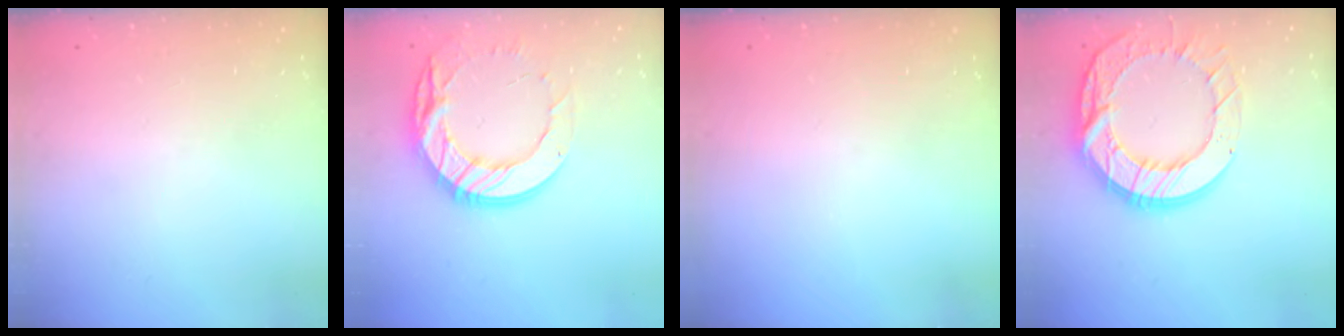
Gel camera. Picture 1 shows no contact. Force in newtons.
{"total": 17.2, "press": 17.1, "slide": 1.3}
{"total": 0.0}
{"total": 19.8, "press": 19.7, "slide": 1.7}